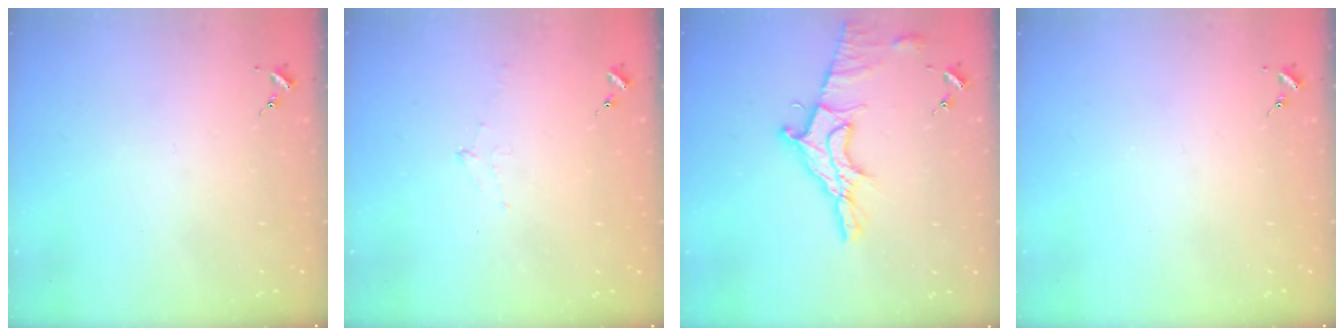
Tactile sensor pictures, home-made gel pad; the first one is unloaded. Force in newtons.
{"total": 6.7, "press": 6.7, "slide": 0.7}
{"total": 13.5, "press": 13.4, "slide": 1.3}
{"total": 0.0}